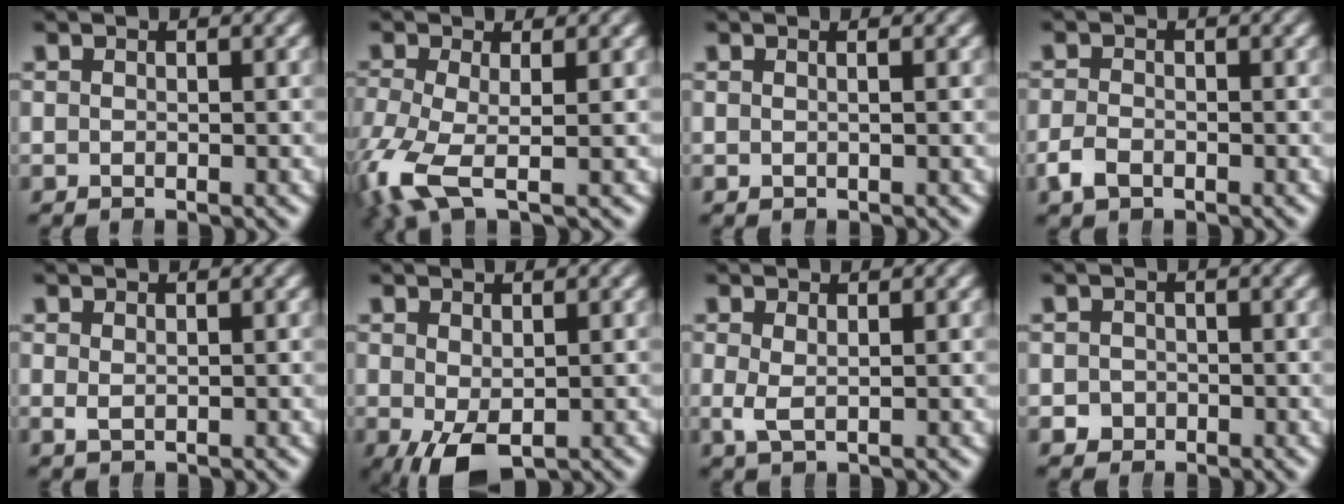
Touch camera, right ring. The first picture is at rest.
{"total": 5.1, "force": [-1.6, 2.6, 4.1], "torque": [-0.120, -0.039, -0.011]}
{"total": 0.6, "force": [0.1, -0.3, 0.5], "torque": [-0.008, 0.002, 0.001]}
{"total": 2.0, "force": [-1.3, 1.1, 0.9], "torque": [-0.024, -0.010, -0.021]}
{"total": 0.5, "force": [0.3, -0.3, 0.4], "torque": [-0.005, -0.006, 0.013]}
{"total": 3.3, "force": [-1.5, 1.5, 2.6], "torque": [-0.052, -0.029, -0.004]}
{"total": 1.4, "force": [0.0, 0.3, 1.3], "torque": [-0.034, -0.016, 0.012]}
{"total": 2.4, "force": [-1.1, 2.1, 0.3], "torque": [-0.012, -0.016, -0.012]}